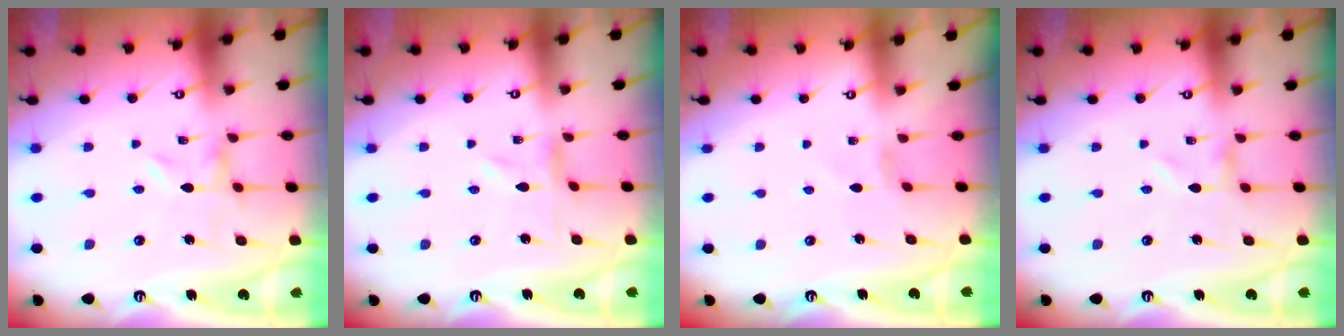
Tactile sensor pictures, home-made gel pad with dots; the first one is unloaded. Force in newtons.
{"total": 0.0}
{"total": 0.0}
{"total": 0.0}